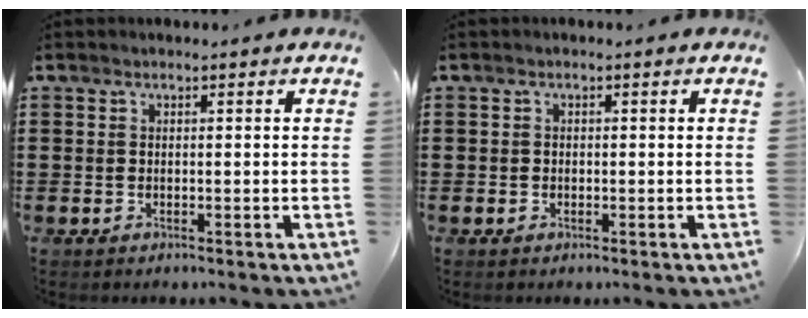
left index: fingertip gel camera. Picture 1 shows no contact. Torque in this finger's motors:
{"motor_torque": [-0.07, -0.03, -0.05, -0.01]}